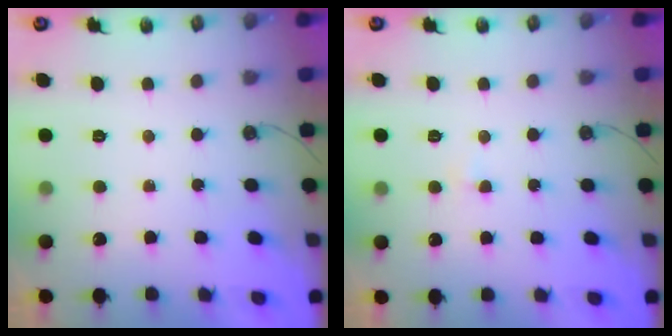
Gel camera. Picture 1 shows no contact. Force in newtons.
{"total": 2.1, "press": 2.1, "slide": 0.4}